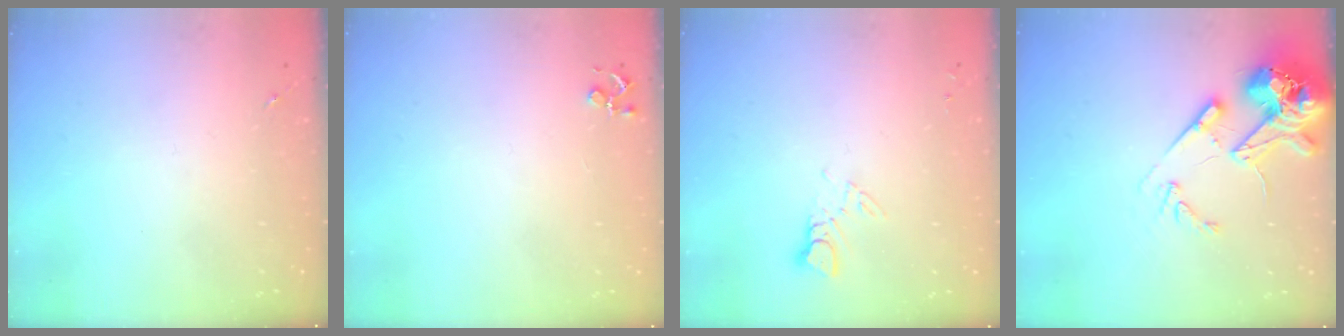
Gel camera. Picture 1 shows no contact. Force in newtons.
{"total": 3.9, "press": 3.9, "slide": 0.5}
{"total": 4.5, "press": 4.5, "slide": 0.5}
{"total": 18.0, "press": 17.8, "slide": 2.8}